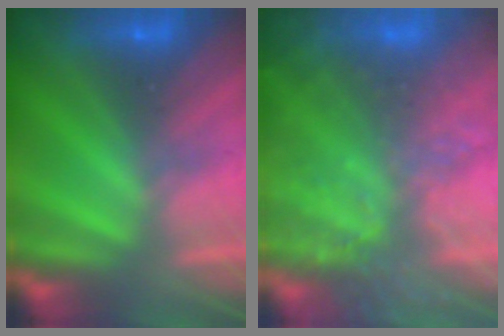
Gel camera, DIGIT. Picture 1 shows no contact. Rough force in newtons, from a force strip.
{"total": 7.2}